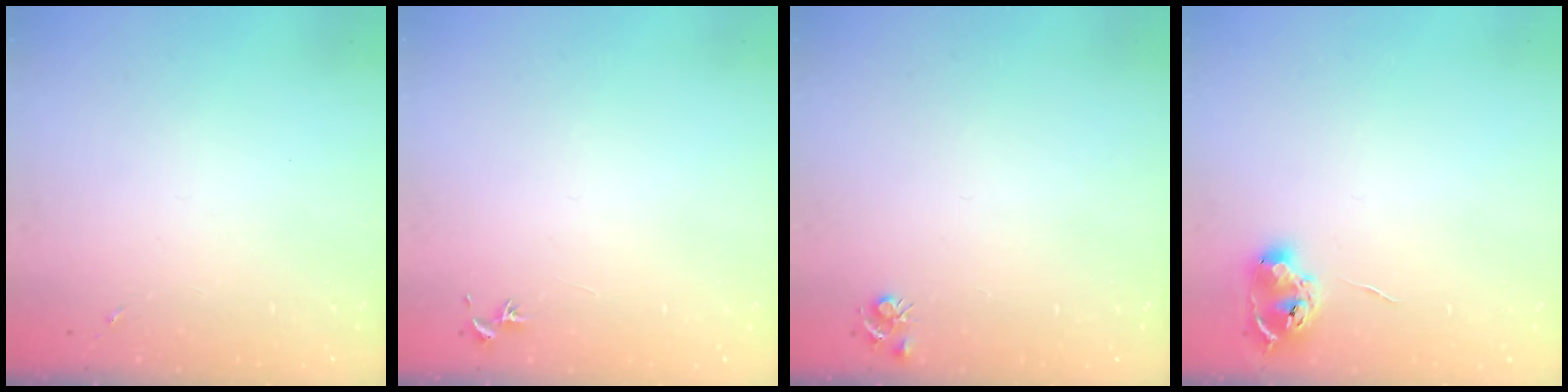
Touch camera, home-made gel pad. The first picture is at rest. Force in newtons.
{"total": 0.8, "press": 0.7, "slide": 0.3}
{"total": 4.8, "press": 4.7, "slide": 0.7}
{"total": 7.7, "press": 7.7, "slide": 0.7}